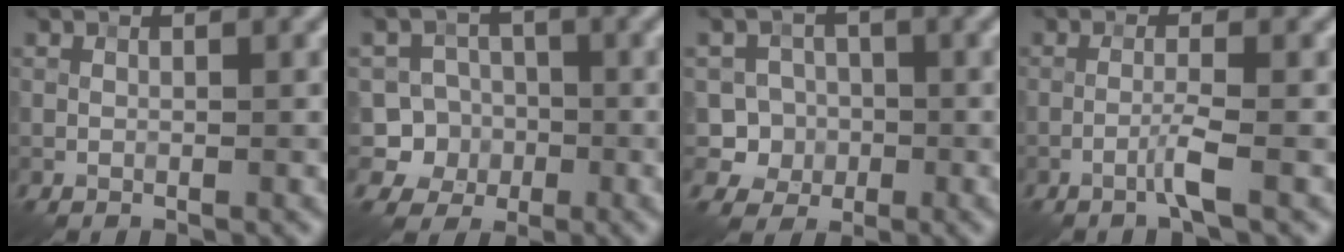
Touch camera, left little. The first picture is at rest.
{"total": 5.8, "force": [-1.6, 5.5, 1.0], "torque": [0.004, 0.006, -0.046]}
{"total": 4.5, "force": [-1.2, 4.3, 0.9], "torque": [0.012, 0.007, -0.036]}
{"total": 1.8, "force": [-0.9, -0.2, 1.5], "torque": [-0.030, 0.009, -0.027]}